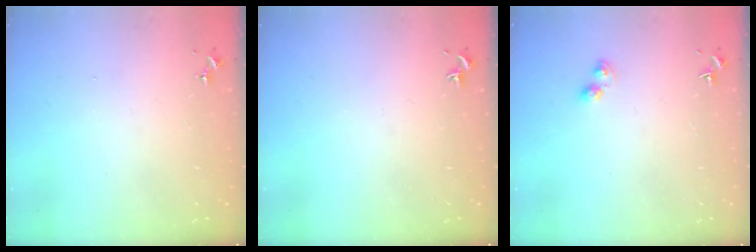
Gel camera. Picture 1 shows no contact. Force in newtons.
{"total": 0.0}
{"total": 3.3, "press": 3.3, "slide": 0.4}